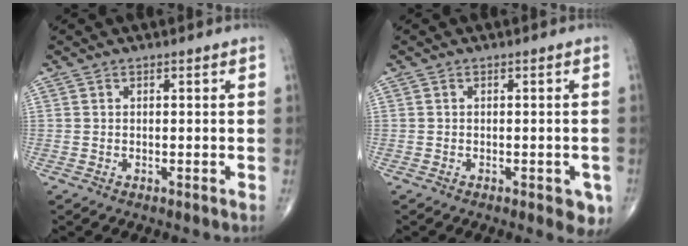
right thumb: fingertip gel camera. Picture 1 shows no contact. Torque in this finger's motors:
{"motor_torque": [0.67, 0.81, 0.16, -0.33, 0.08]}